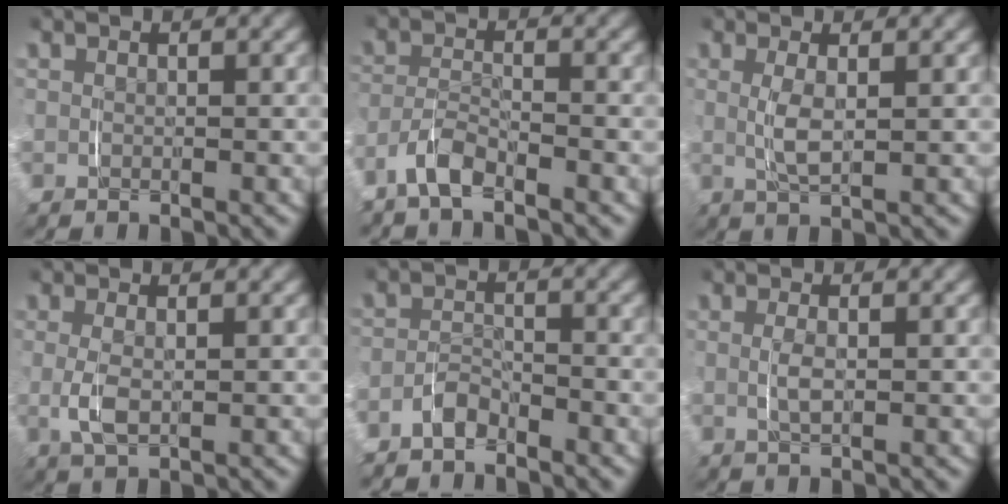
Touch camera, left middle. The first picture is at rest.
{"total": 3.1, "force": [-3.0, 0.1, 0.7], "torque": [-0.018, 0.002, -0.061]}
{"total": 2.1, "force": [0.1, 0.1, 2.1], "torque": [-0.045, -0.006, 0.007]}
{"total": 1.9, "force": [-0.4, 0.4, 1.8], "torque": [-0.048, -0.009, 0.001]}
{"total": 2.7, "force": [-2.7, 0.2, -0.1], "torque": [-0.003, -0.003, -0.052]}
{"total": 1.3, "force": [-0.3, 0.0, 1.2], "torque": [-0.030, -0.005, -0.001]}